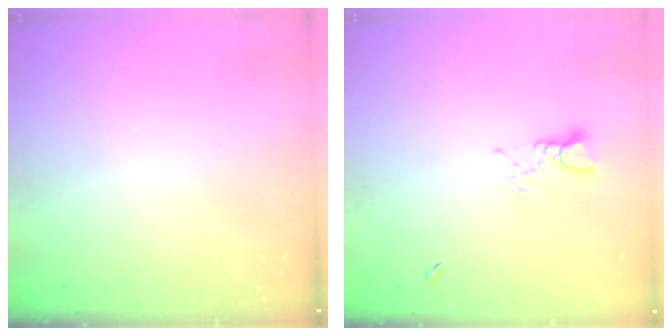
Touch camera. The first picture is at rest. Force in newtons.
{"total": 2.9, "press": 2.9, "slide": 0.2}